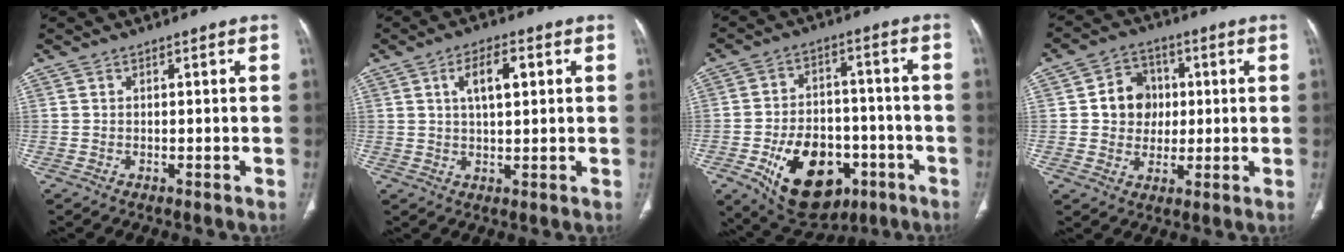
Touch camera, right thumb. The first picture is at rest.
{"total": 6.1, "force": [1.9, 2.6, 5.2], "torque": [-0.084, 0.002, 0.032]}
{"total": 18.7, "force": [-7.7, 12.0, 12.2], "torque": [-0.157, 0.027, -0.104]}
{"total": 8.7, "force": [0.9, 7.7, 4.0], "torque": [-0.022, 0.005, 0.009]}